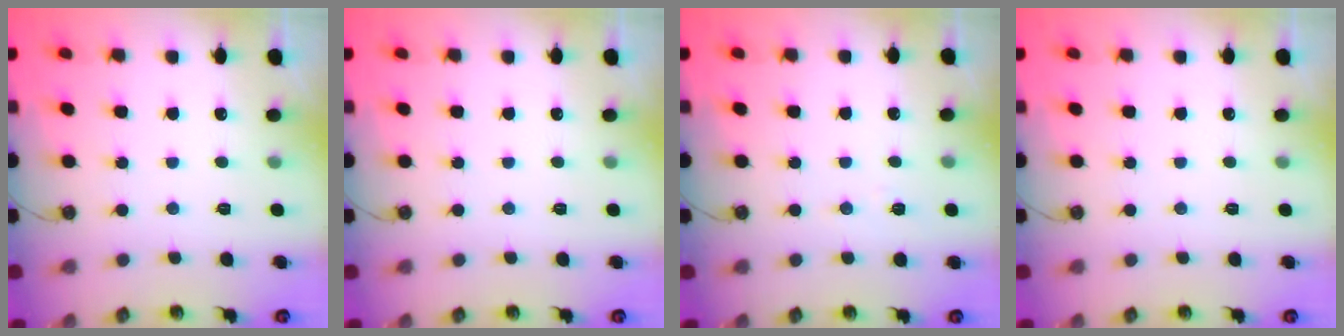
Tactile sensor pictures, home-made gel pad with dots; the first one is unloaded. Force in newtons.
{"total": 0.0}
{"total": 5.2, "press": 4.8, "slide": 1.8}
{"total": 0.0}